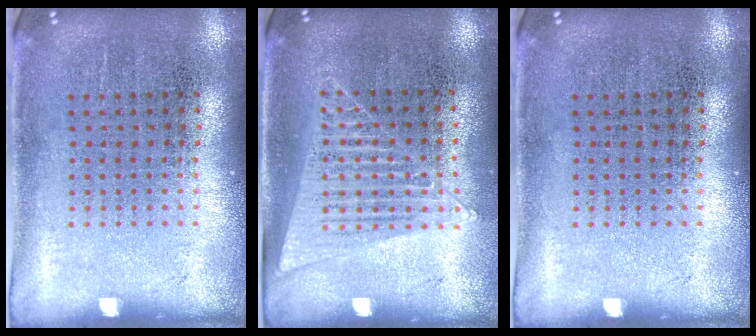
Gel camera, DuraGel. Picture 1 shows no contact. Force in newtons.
{"total": 1.3, "press": 1.2, "slide": 0.4}
{"total": 0.0}